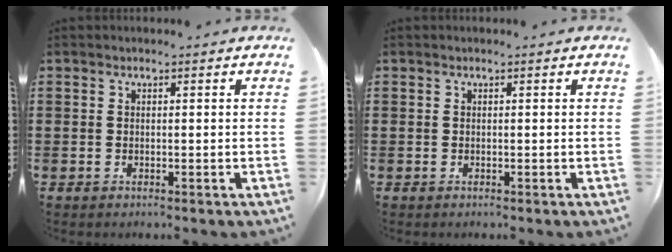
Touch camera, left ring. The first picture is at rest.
{"total": 0.0}